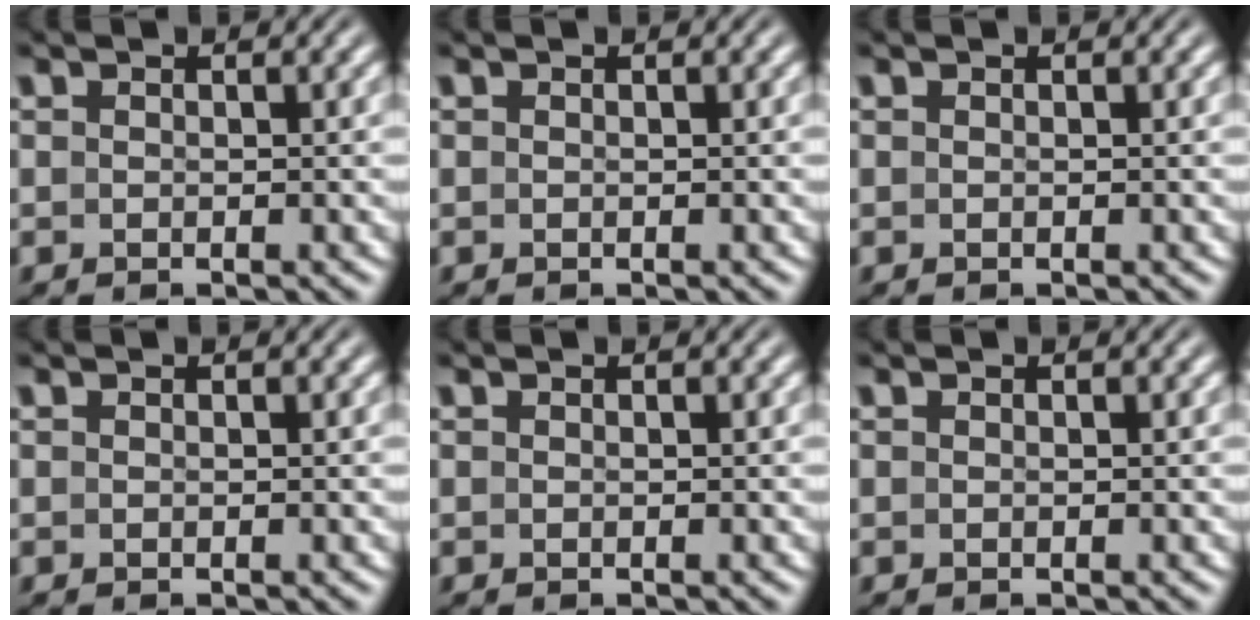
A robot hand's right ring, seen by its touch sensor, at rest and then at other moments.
{"total": 1.3, "force": [-0.3, -1.2, -0.4], "torque": [0.016, -0.013, 0.005]}
{"total": 0.0}
{"total": 0.0}
{"total": 0.0}
{"total": 0.0}